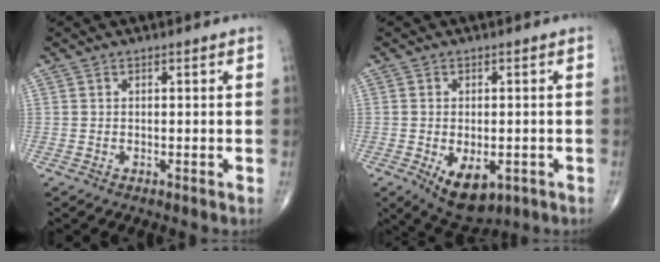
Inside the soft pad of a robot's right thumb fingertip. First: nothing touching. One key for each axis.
{"total": 8.5, "fx": -2.9, "fy": 4.7, "fz": 6.4, "tx": -0.085, "ty": -0.002, "tz": -0.033}